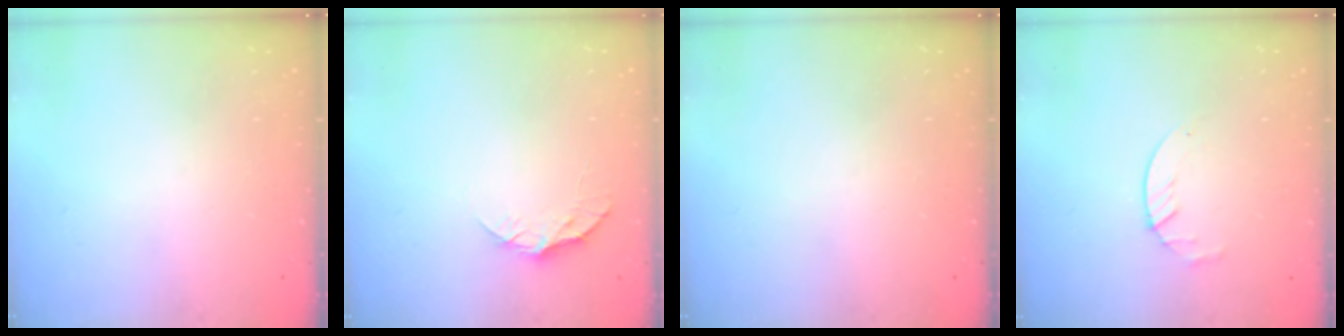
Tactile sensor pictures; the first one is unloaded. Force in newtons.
{"total": 8.1, "press": 8.1, "slide": 0.7}
{"total": 0.0}
{"total": 2.9, "press": 2.9, "slide": 0.4}